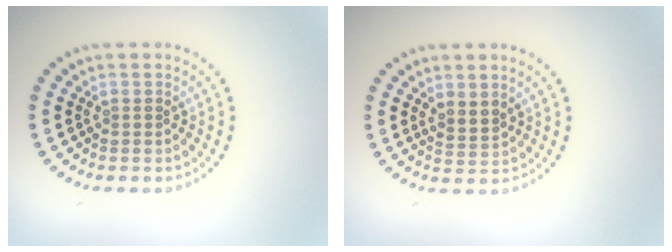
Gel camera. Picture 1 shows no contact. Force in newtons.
{"total": 1.8, "press": 1.5, "slide": 1.1}